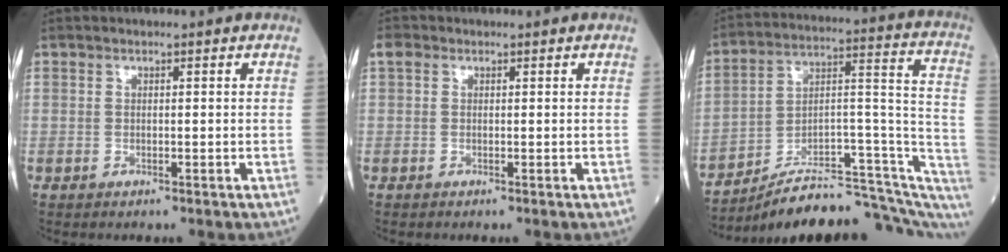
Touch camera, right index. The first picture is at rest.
{"total": 1.2, "force": [0.3, 1.1, 0.5], "torque": [-0.011, 0.014, 0.002]}
{"total": 22.5, "force": [-19.1, 3.7, 11.2], "torque": [-0.110, 0.058, -0.281]}